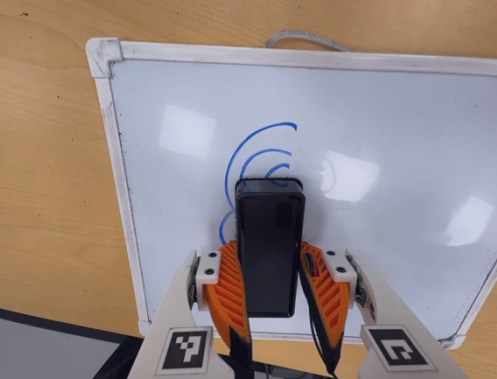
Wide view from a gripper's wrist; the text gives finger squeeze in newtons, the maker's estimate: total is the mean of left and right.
{"total": 10.1, "left": 10.2, "right": 10.1}